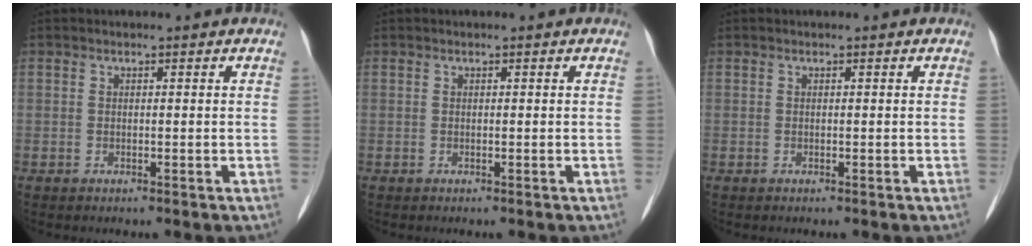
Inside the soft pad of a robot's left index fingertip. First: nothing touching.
{"total": 0.0}
{"total": 0.0}